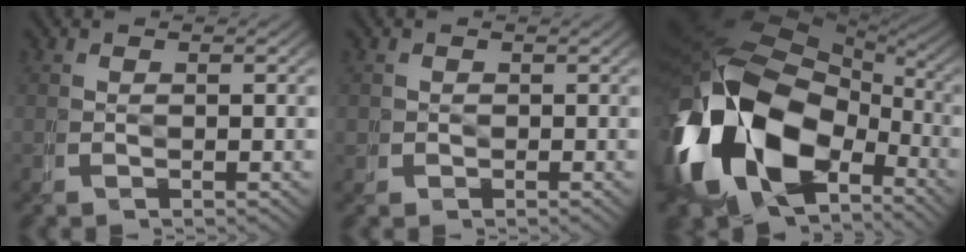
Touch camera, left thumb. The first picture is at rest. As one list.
[{"total": 0.8, "force": [0.0, 0.5, -0.7], "torque": [0.008, -0.004, 0.004]}, {"total": 23.2, "force": [-3.9, 15.9, 16.5], "torque": [-0.361, -0.062, -0.043]}]